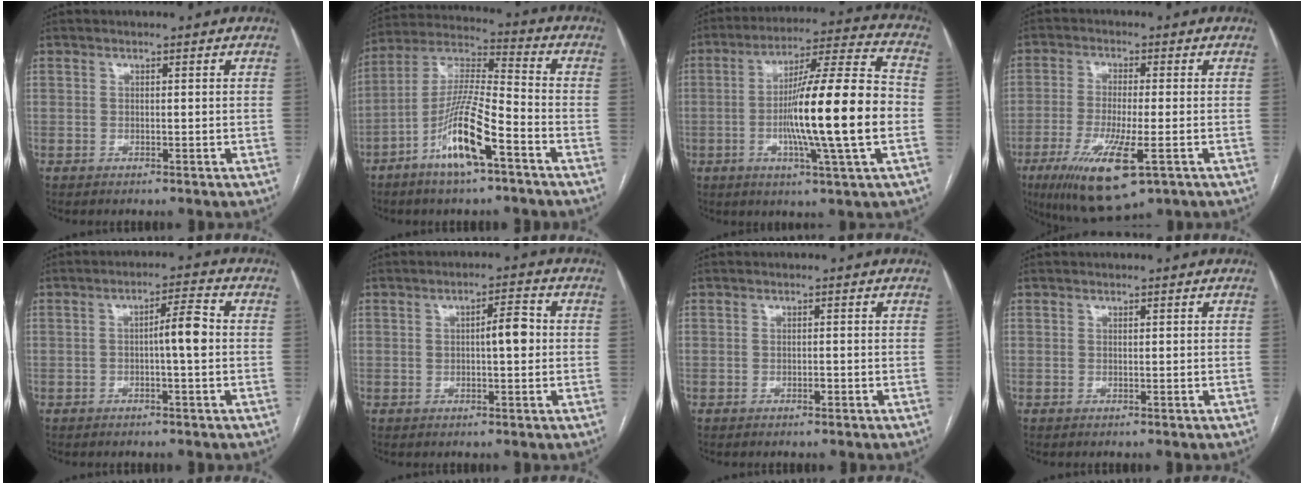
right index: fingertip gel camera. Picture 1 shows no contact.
{"total": 13.3, "force": [-6.5, 1.6, 11.5], "torque": [-0.230, -0.005, -0.124]}
{"total": 18.4, "force": [-3.1, -0.5, 18.2], "torque": [-0.301, 0.001, -0.058]}
{"total": 12.1, "force": [-5.3, 2.2, 10.6], "torque": [-0.201, -0.034, -0.086]}
{"total": 4.6, "force": [-0.6, 0.2, 4.5], "torque": [-0.071, 0.013, -0.009]}
{"total": 4.2, "force": [0.1, 0.8, 4.1], "torque": [-0.065, 0.012, -0.001]}
{"total": 0.6, "force": [-0.5, 0.0, 0.4], "torque": [-0.009, 0.001, -0.008]}
{"total": 0.0}